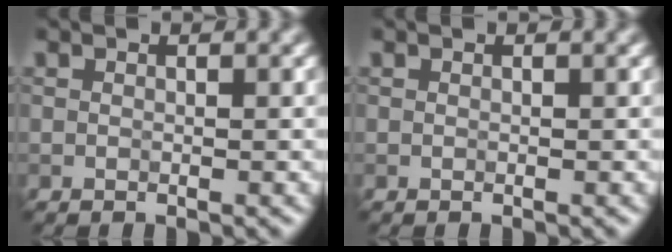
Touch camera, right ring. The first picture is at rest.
{"total": 0.0}